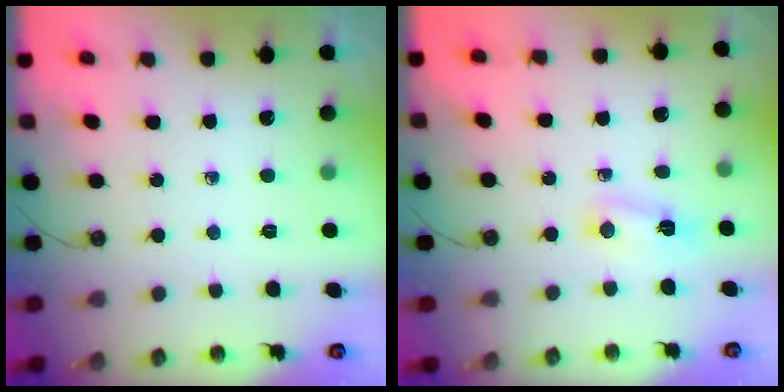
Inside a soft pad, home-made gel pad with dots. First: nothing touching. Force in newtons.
{"total": 3.2, "press": 2.7, "slide": 1.6}